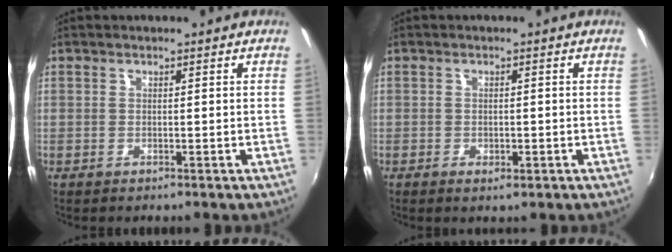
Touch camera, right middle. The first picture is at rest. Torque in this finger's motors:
{"motor_torque": [-0.23, -0.10, 0.00, 0.00]}